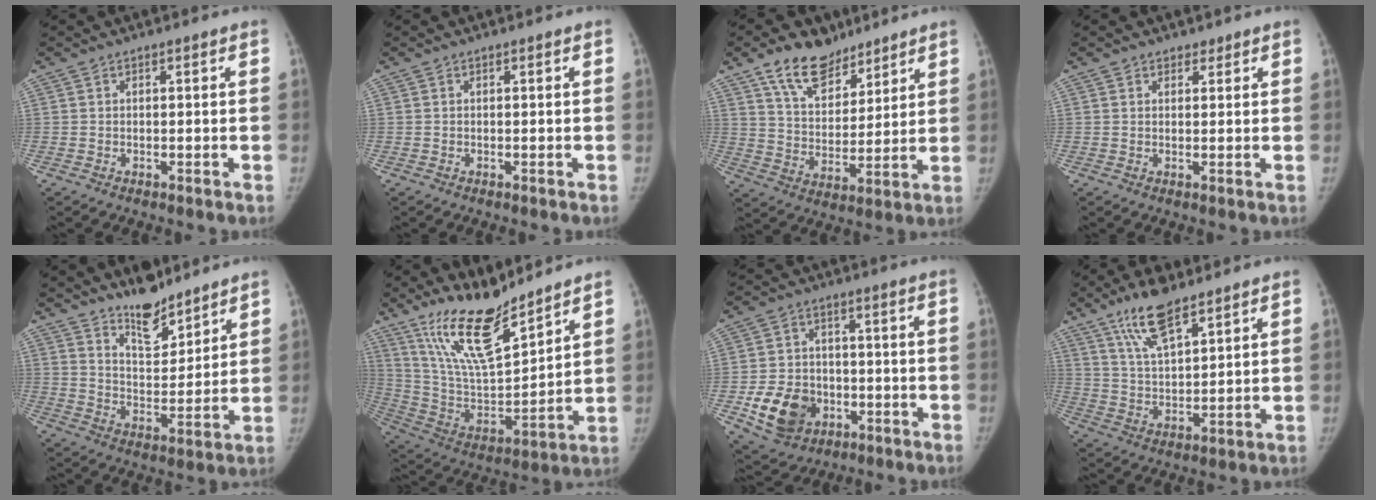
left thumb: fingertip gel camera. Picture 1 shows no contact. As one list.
[{"total": 0.0}, {"total": 13.0, "force": [9.1, 7.4, 5.7], "torque": [-0.065, -0.051, 0.163]}, {"total": 1.5, "force": [1.1, 1.0, 0.1], "torque": [0.016, -0.006, 0.011]}, {"total": 10.0, "force": [8.2, 3.7, 4.4], "torque": [-0.047, -0.070, 0.146]}, {"total": 17.4, "force": [13.5, 4.5, 10.0], "torque": [-0.153, -0.082, 0.262]}, {"total": 11.8, "force": [-3.9, 9.4, 6.0], "torque": [-0.081, 0.012, -0.057]}, {"total": 10.7, "force": [7.4, 3.4, 6.9], "torque": [-0.117, -0.036, 0.143]}]